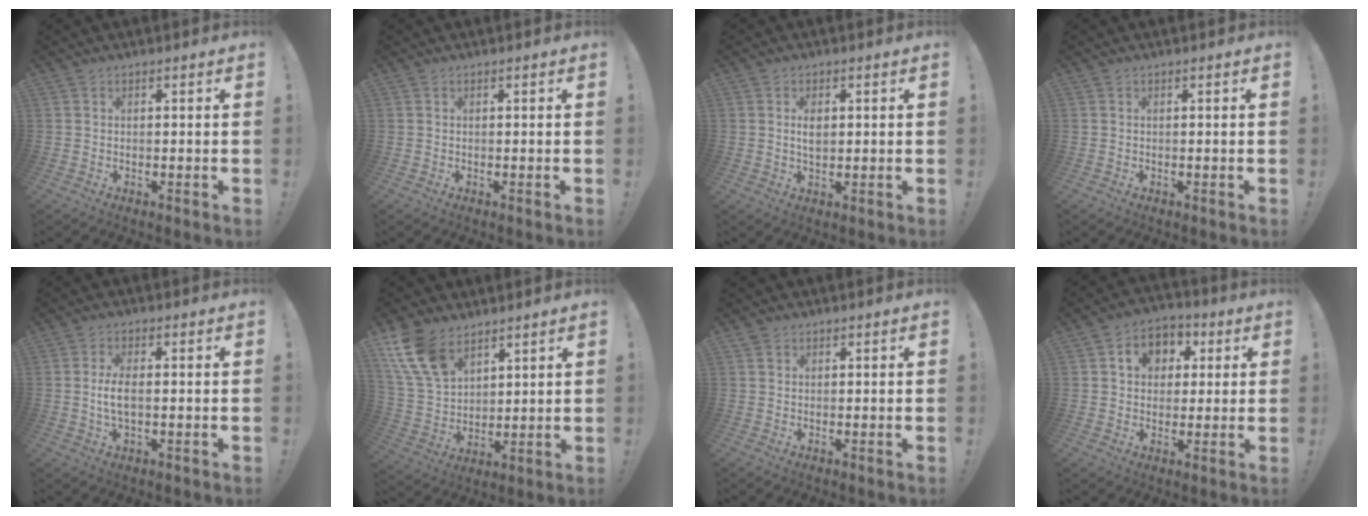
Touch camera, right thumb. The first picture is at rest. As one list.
[{"total": 0.0}, {"total": 3.2, "force": [0.7, 1.9, 2.5], "torque": [-0.030, -0.003, 0.005]}, {"total": 0.0}, {"total": 5.2, "force": [-0.3, 2.0, 4.8], "torque": [-0.097, -0.005, -0.011]}, {"total": 14.3, "force": [8.9, 8.4, 7.4], "torque": [-0.154, -0.042, 0.175]}, {"total": 1.3, "force": [0.9, 0.9, 0.2], "torque": [0.001, -0.002, 0.016]}, {"total": 8.9, "force": [2.2, 7.5, 4.1], "torque": [-0.056, 0.001, 0.044]}]